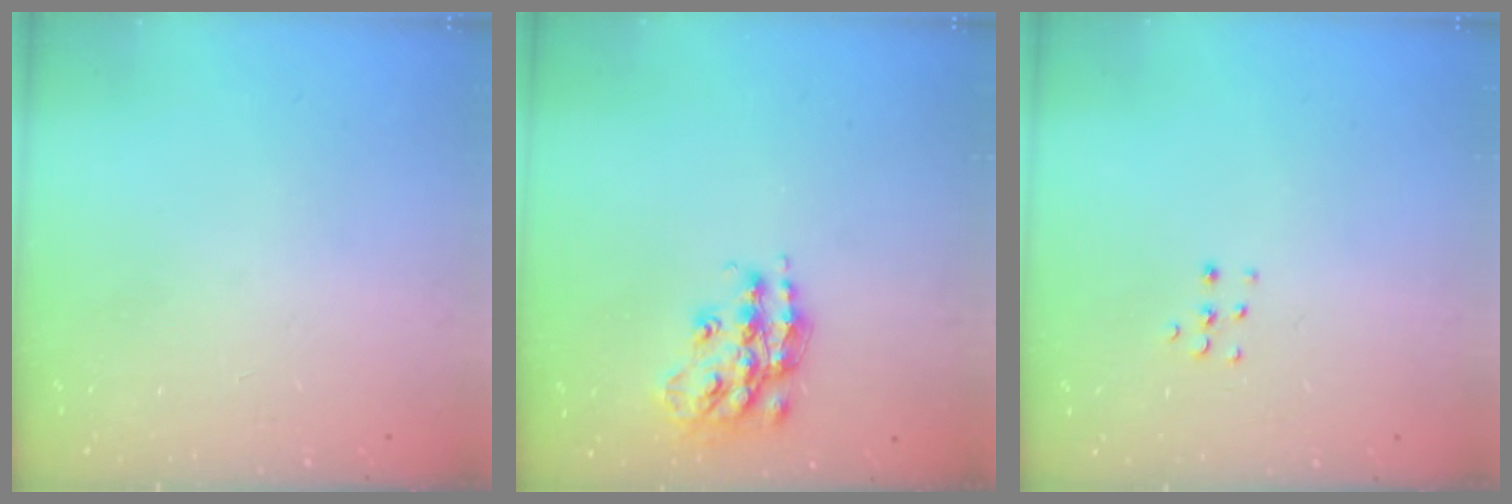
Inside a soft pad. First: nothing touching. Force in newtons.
{"total": 14.9, "press": 14.8, "slide": 0.8}
{"total": 4.1, "press": 4.1, "slide": 0.5}